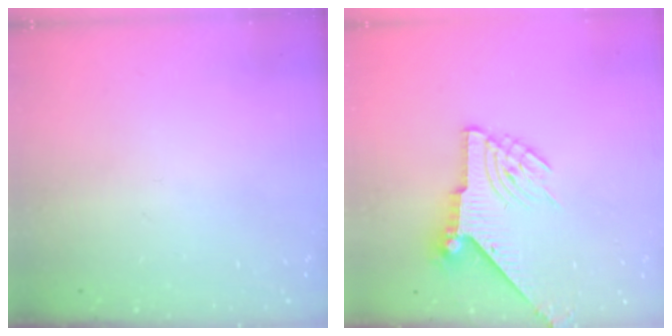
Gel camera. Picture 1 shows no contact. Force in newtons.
{"total": 8.6, "press": 8.6, "slide": 0.6}